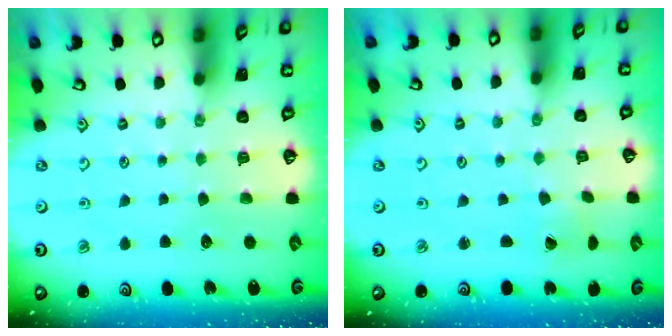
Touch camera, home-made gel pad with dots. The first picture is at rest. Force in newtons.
{"total": 1.2, "press": 1.2, "slide": 0.4}